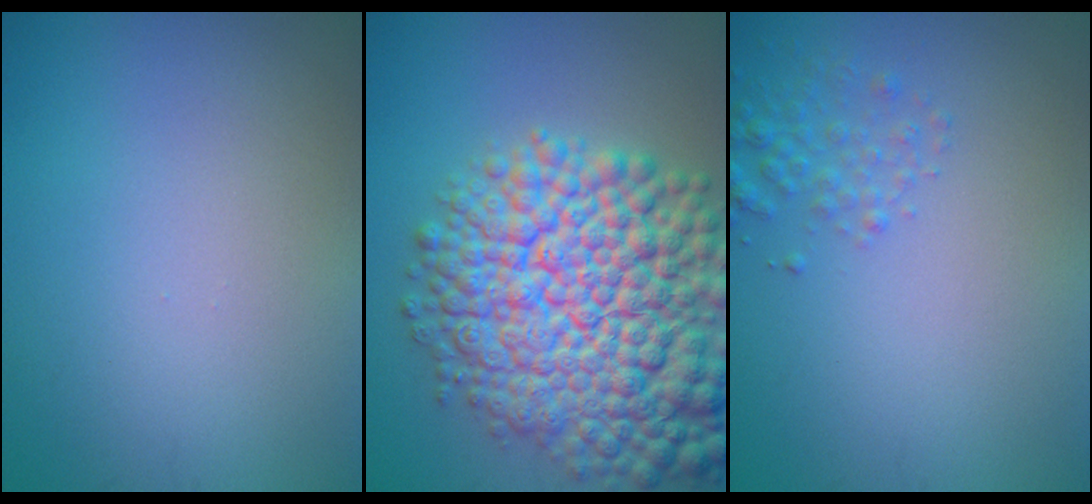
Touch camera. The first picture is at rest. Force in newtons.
{"total": 13.6, "press": 13.6, "slide": 0.6}
{"total": 1.8, "press": 1.8, "slide": 0.1}